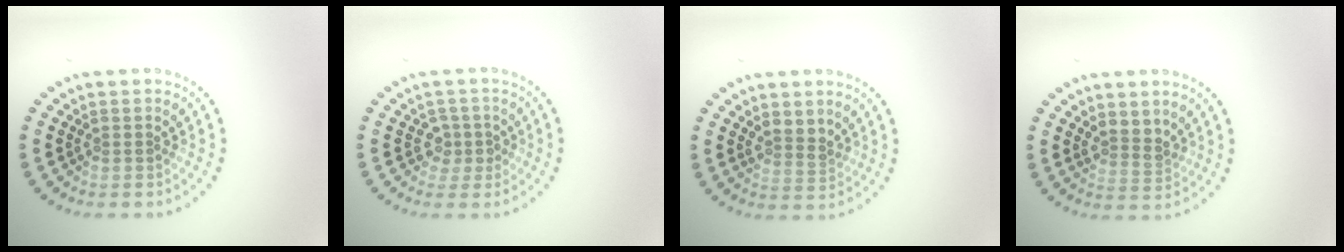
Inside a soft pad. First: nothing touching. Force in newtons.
{"total": 1.6, "press": 1.4, "slide": 0.9}
{"total": 1.9, "press": 1.4, "slide": 1.2}
{"total": 2.0, "press": 1.4, "slide": 1.3}